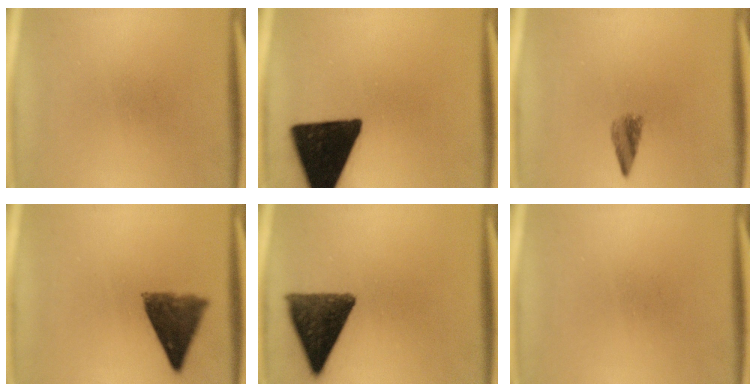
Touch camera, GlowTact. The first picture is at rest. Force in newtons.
{"total": 19.0}
{"total": 2.6}
{"total": 8.6}
{"total": 12.1}
{"total": 0.0}